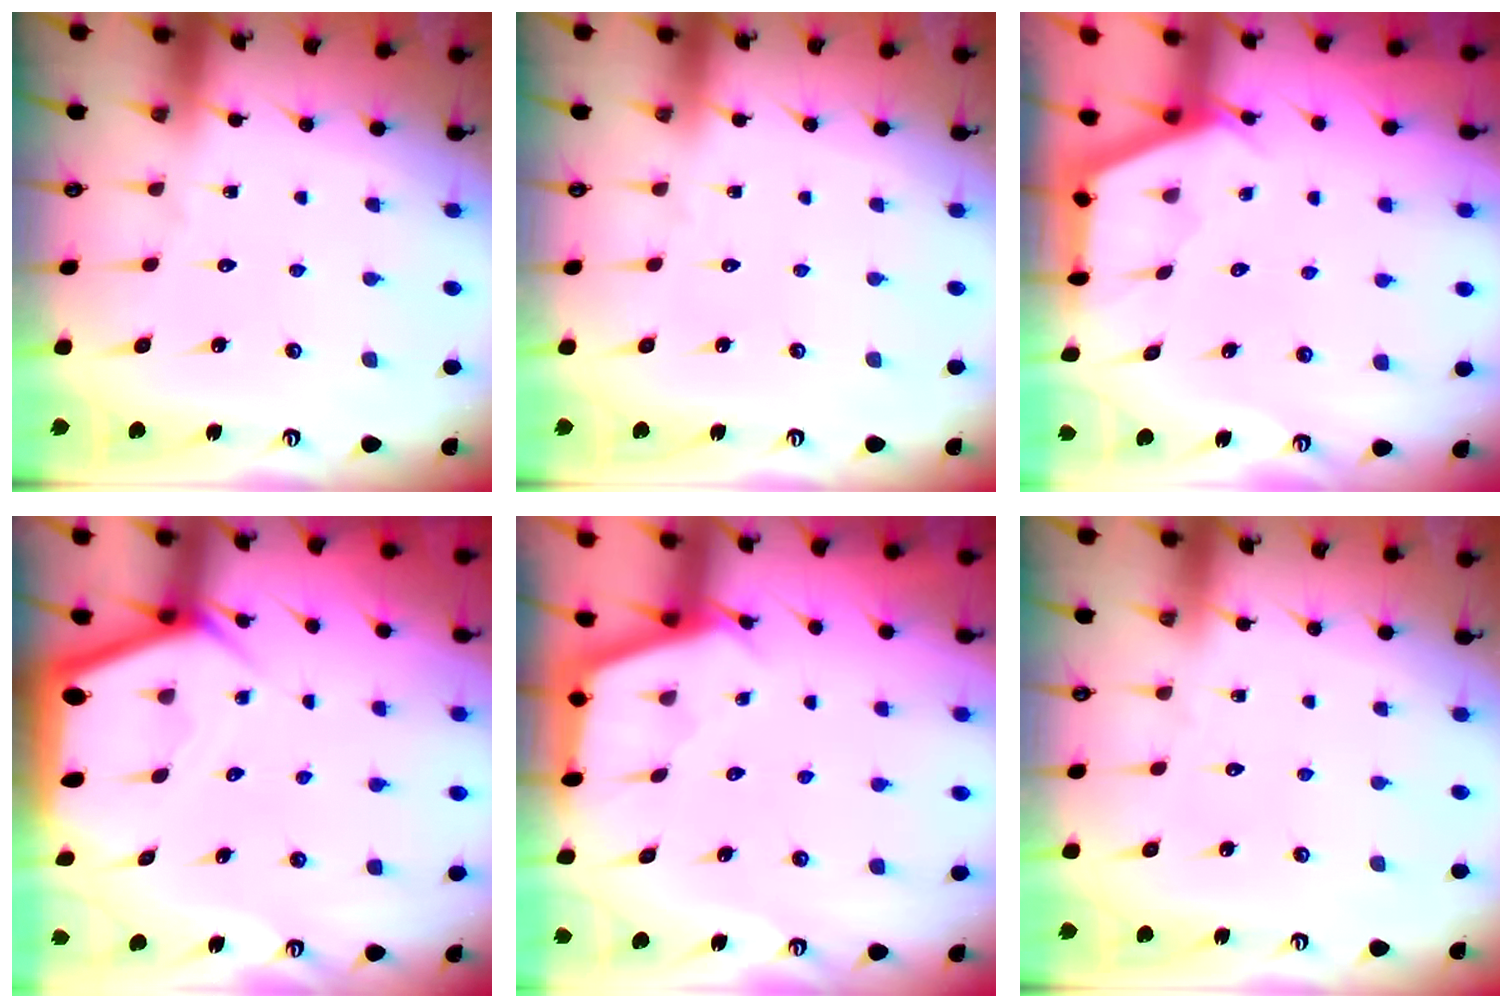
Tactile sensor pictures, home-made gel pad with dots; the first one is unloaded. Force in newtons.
{"total": 0.0}
{"total": 2.8, "press": 2.8, "slide": 0.3}
{"total": 3.2, "press": 3.2, "slide": 0.1}
{"total": 2.9, "press": 2.8, "slide": 0.3}
{"total": 0.0}